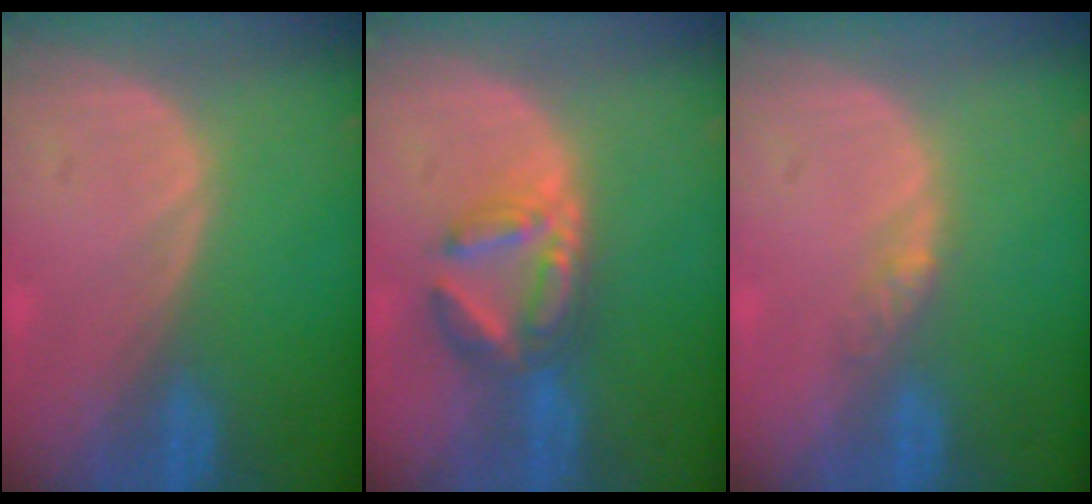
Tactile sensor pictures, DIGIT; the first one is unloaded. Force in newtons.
{"total": 6.5, "press": 5.9, "slide": 2.9}
{"total": 2.2, "press": 1.7, "slide": 1.3}